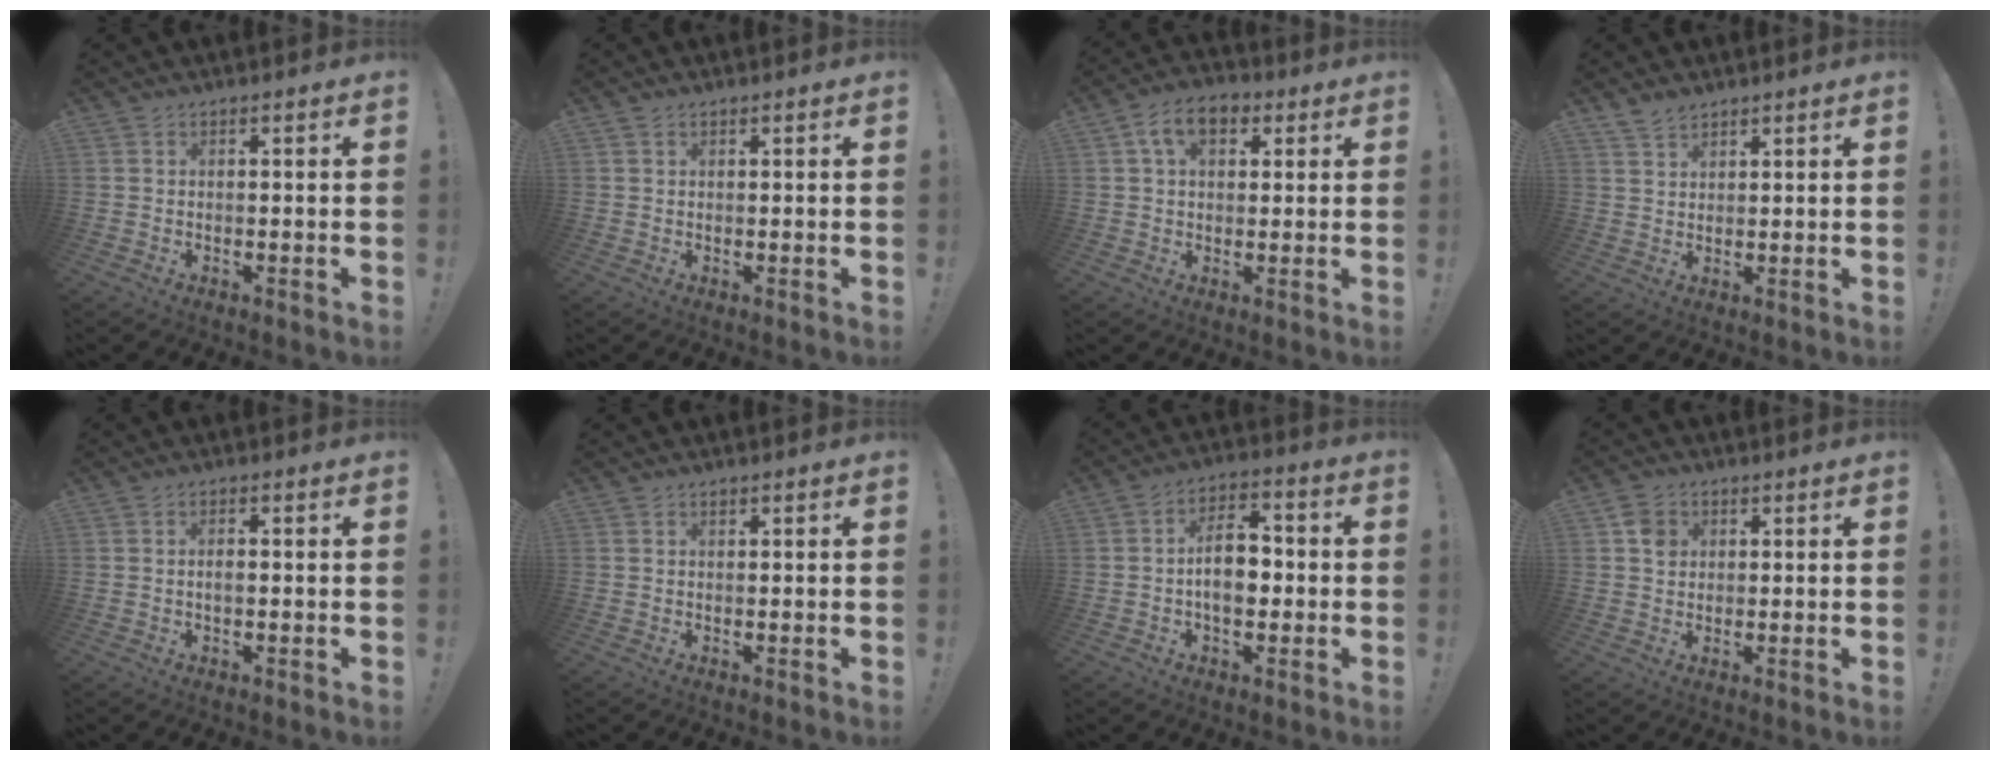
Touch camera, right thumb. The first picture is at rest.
{"total": 0.8, "force": [0.6, 0.4, 0.2], "torque": [-0.002, 0.000, 0.012]}
{"total": 9.6, "force": [3.5, 6.1, 6.5], "torque": [-0.107, 0.013, 0.066]}
{"total": 4.5, "force": [3.6, 2.5, 0.5], "torque": [-0.009, -0.022, 0.069]}
{"total": 1.6, "force": [-0.5, 0.6, 1.4], "torque": [-0.026, 0.003, -0.010]}
{"total": 0.8, "force": [0.5, 0.5, 0.2], "torque": [0.001, -0.001, 0.009]}
{"total": 11.1, "force": [-1.1, 6.9, 8.5], "torque": [-0.138, 0.017, -0.020]}
{"total": 5.1, "force": [1.3, 4.4, 2.3], "torque": [-0.024, 0.005, 0.026]}